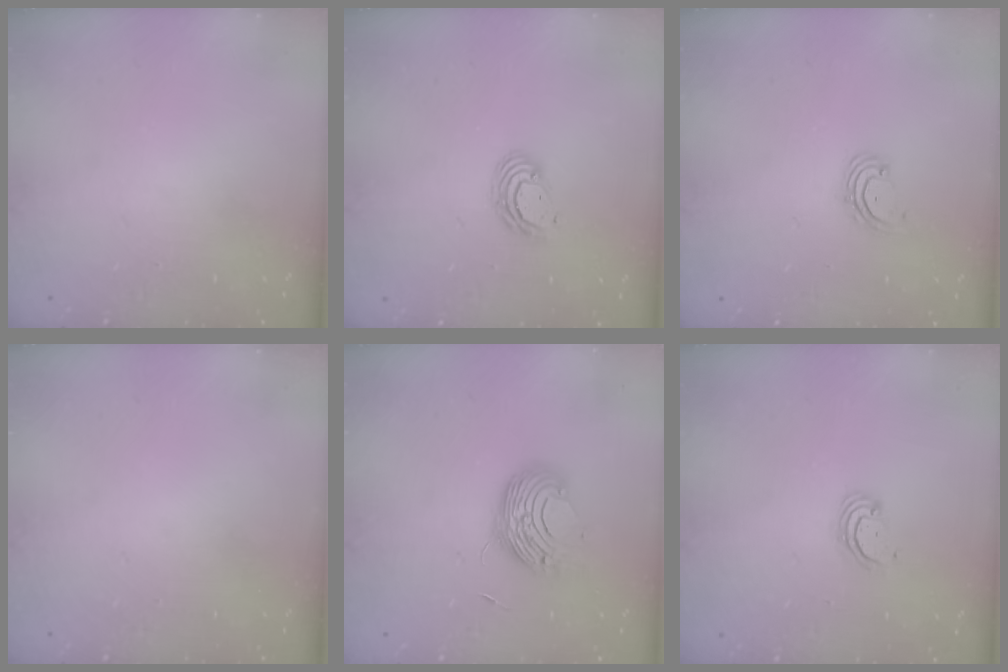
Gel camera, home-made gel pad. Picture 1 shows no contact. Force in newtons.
{"total": 5.6, "press": 5.6, "slide": 0.3}
{"total": 2.0, "press": 2.0, "slide": 0.4}
{"total": 0.0}
{"total": 9.4, "press": 9.4, "slide": 0.3}
{"total": 2.3, "press": 2.3, "slide": 0.2}